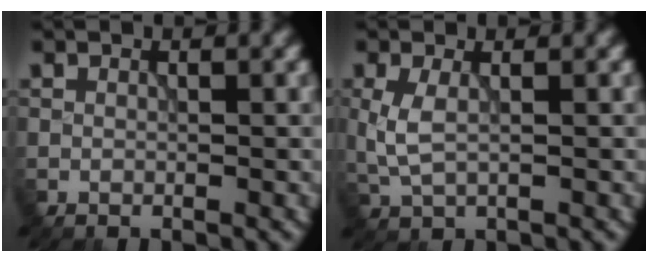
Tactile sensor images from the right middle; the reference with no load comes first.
{"total": 2.6, "force": [0.3, 1.2, 2.3], "torque": [-0.060, -0.001, 0.008]}